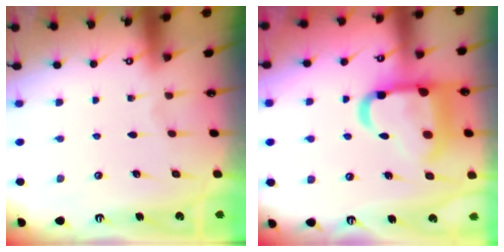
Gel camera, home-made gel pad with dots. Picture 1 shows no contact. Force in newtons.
{"total": 18.0, "press": 17.9, "slide": 1.7}